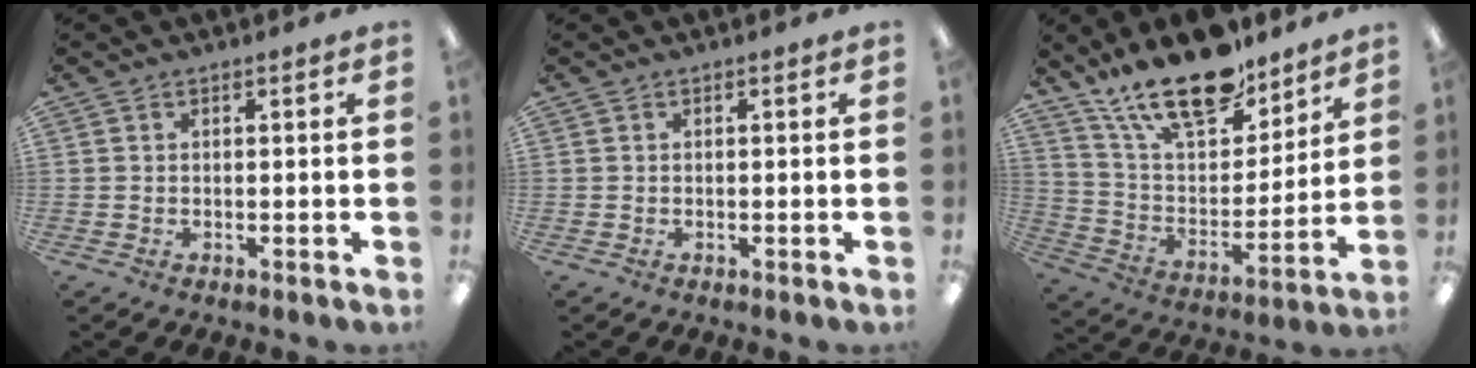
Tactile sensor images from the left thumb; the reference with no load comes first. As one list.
[{"total": 0.0}, {"total": 20.6, "force": [15.5, 8.2, 10.8], "torque": [-0.195, -0.085, 0.272]}]